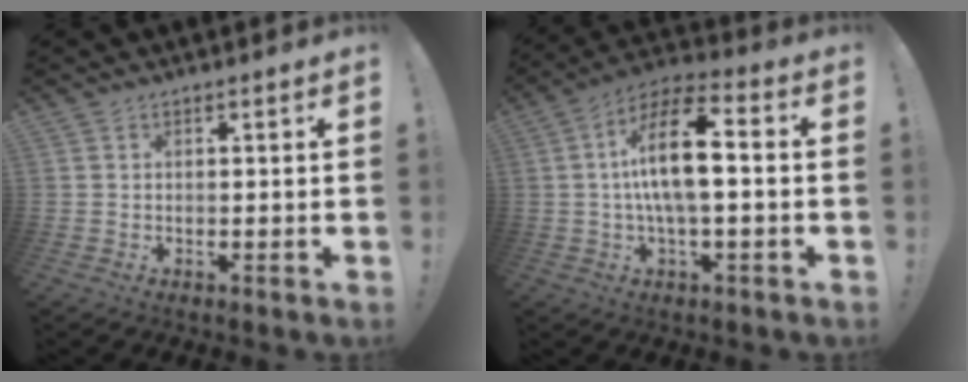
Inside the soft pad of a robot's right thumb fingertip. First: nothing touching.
{"total": 15.4, "force": [0.8, 5.6, 14.4], "torque": [-0.270, 0.007, 0.006]}